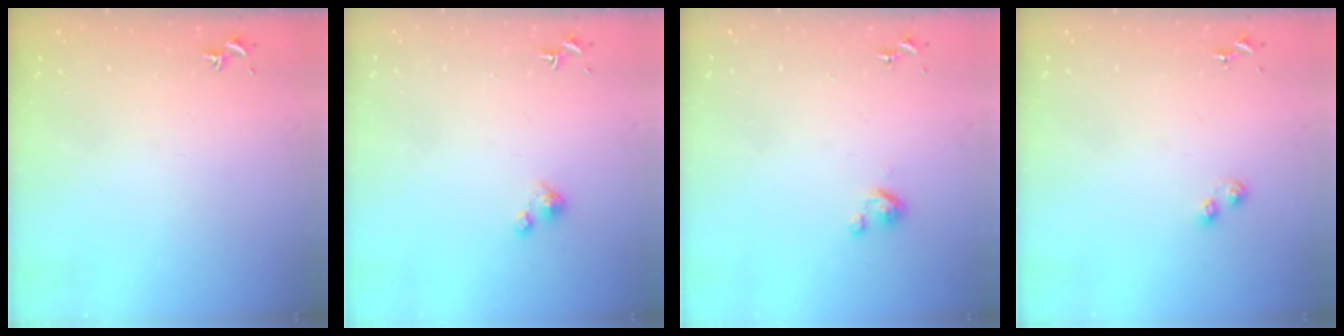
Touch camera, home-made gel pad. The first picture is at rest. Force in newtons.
{"total": 3.0, "press": 3.0, "slide": 0.2}
{"total": 2.8, "press": 2.8, "slide": 0.3}
{"total": 3.8, "press": 3.8, "slide": 0.7}